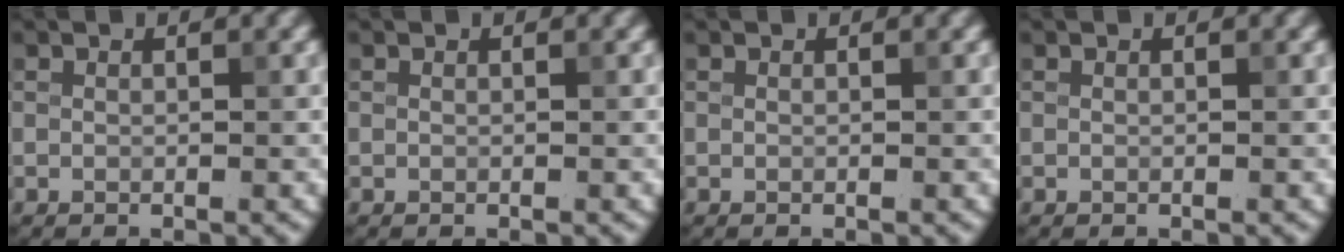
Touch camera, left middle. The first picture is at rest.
{"total": 0.0}
{"total": 0.0}
{"total": 0.0}